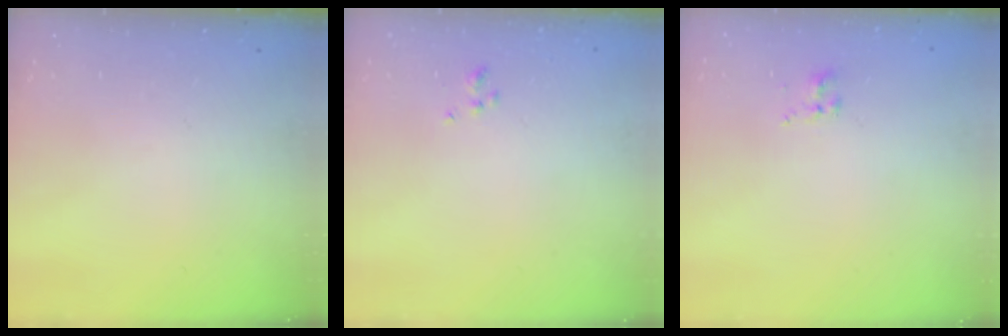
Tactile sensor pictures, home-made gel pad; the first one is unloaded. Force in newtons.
{"total": 0.9, "press": 0.8, "slide": 0.3}
{"total": 3.1, "press": 2.9, "slide": 1.1}